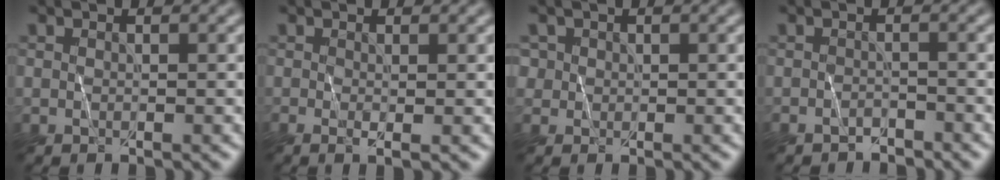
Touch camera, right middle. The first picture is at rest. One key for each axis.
{"total": 1.1, "fx": -0.1, "fy": 0.0, "fz": 1.1, "tx": -0.020, "ty": -0.004, "tz": -0.003}
{"total": 1.1, "fx": 0.5, "fy": 1.0, "fz": 0.1, "tx": 0.000, "ty": 0.005, "tz": 0.005}
{"total": 1.5, "fx": -1.5, "fy": 0.2, "fz": 0.1, "tx": 0.000, "ty": 0.002, "tz": -0.030}